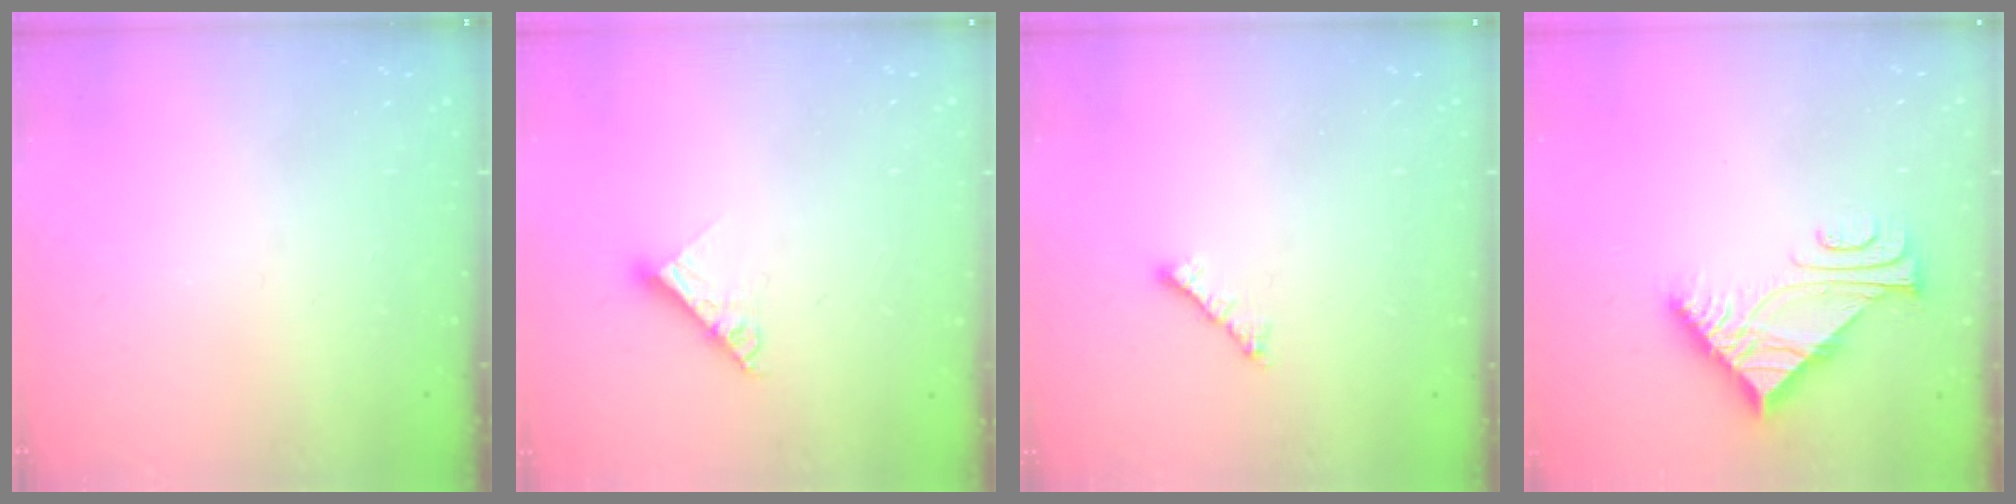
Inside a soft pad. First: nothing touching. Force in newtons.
{"total": 7.9, "press": 7.9, "slide": 0.8}
{"total": 2.0, "press": 1.9, "slide": 0.5}
{"total": 7.3, "press": 7.3, "slide": 0.6}